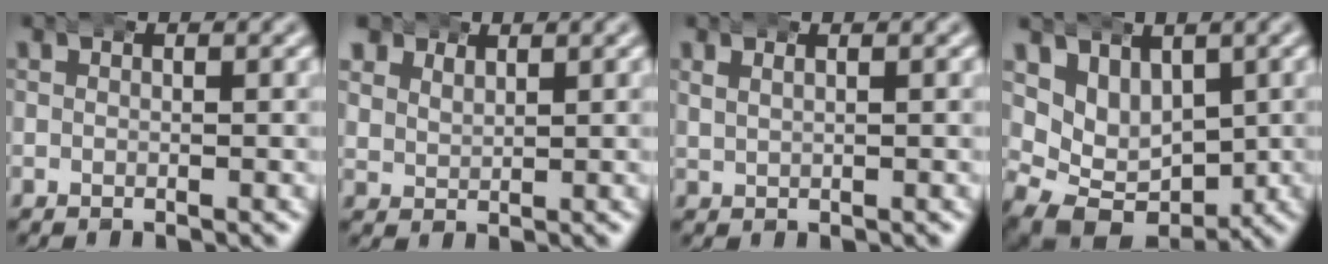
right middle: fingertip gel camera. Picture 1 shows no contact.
{"total": 2.4, "force": [1.8, 1.5, 0.3], "torque": [-0.014, -0.004, 0.037]}
{"total": 1.0, "force": [0.7, 0.6, 0.5], "torque": [-0.005, 0.005, 0.014]}
{"total": 8.7, "force": [0.1, 7.6, 4.2], "torque": [-0.088, -0.036, -0.004]}